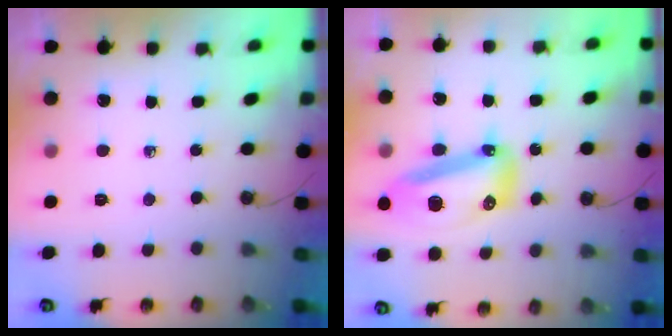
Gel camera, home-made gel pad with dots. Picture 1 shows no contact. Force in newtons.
{"total": 15.4, "press": 15.2, "slide": 2.1}